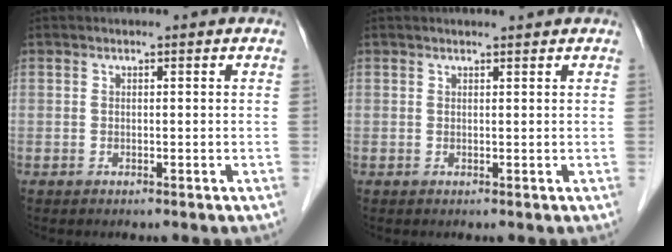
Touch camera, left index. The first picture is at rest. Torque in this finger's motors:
{"motor_torque": [0.84, -0.71, 0.02, 0.00]}